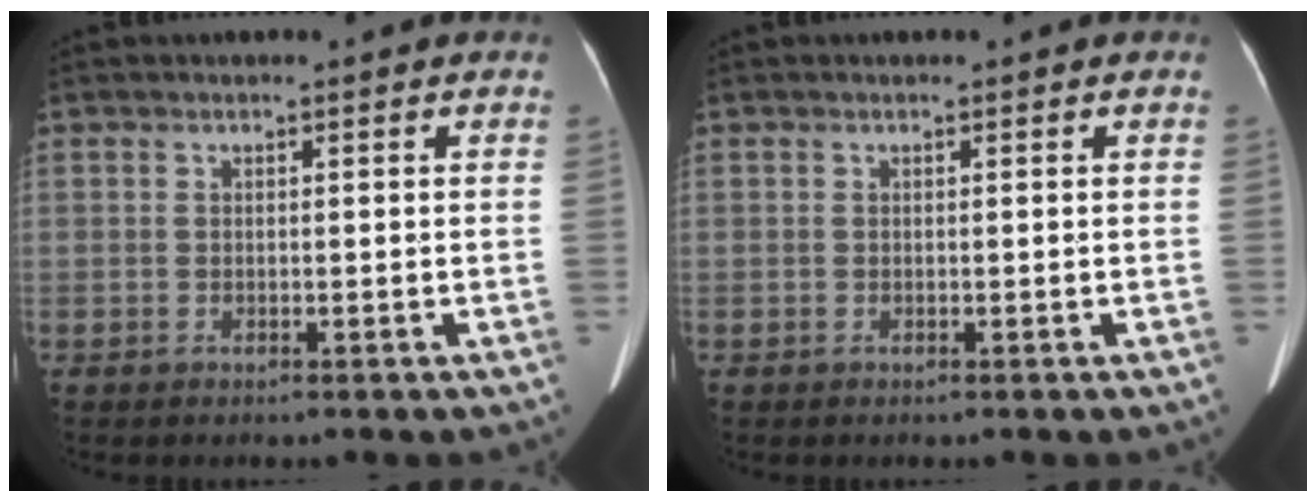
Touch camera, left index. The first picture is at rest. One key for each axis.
{"total": 0.0}